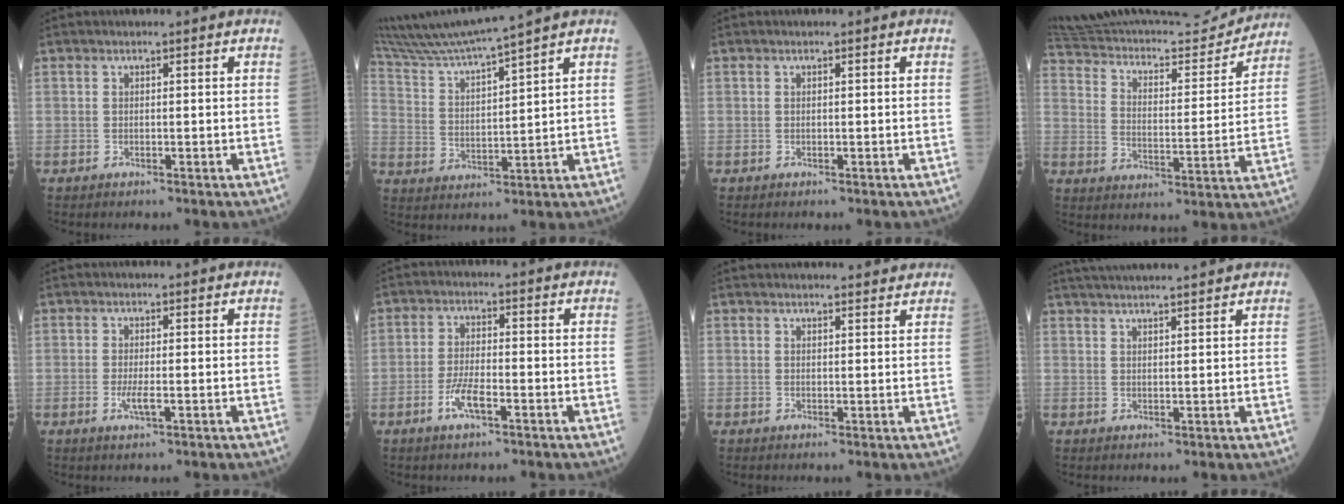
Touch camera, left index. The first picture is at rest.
{"total": 11.5, "force": [10.2, -2.0, 4.8], "torque": [-0.098, 0.008, 0.190]}
{"total": 0.0}
{"total": 23.2, "force": [22.0, 2.8, 6.8], "torque": [-0.122, -0.029, 0.319]}
{"total": 1.9, "force": [-0.1, 0.2, 1.8], "torque": [-0.038, -0.003, -0.001]}
{"total": 4.0, "force": [-2.0, 0.9, 3.4], "torque": [-0.075, -0.002, -0.040]}
{"total": 9.2, "force": [8.9, 1.3, 2.2], "torque": [-0.020, 0.019, 0.100]}
{"total": 13.2, "force": [12.3, 0.3, 5.0], "torque": [-0.091, 0.029, 0.178]}